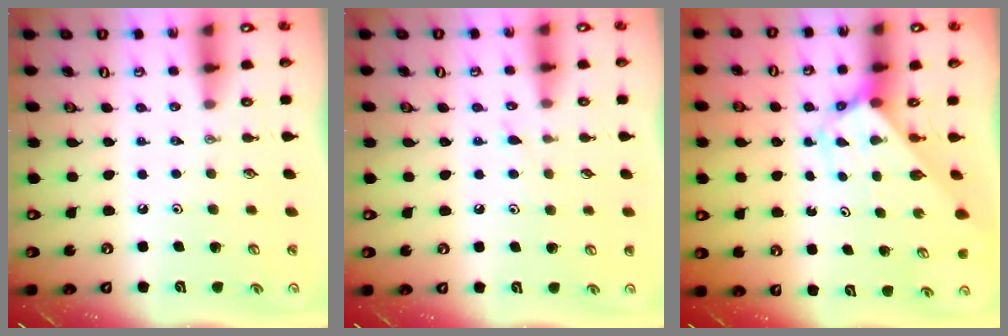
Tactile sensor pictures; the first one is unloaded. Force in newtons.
{"total": 6.0, "press": 6.0, "slide": 0.6}
{"total": 2.8, "press": 2.8, "slide": 0.2}